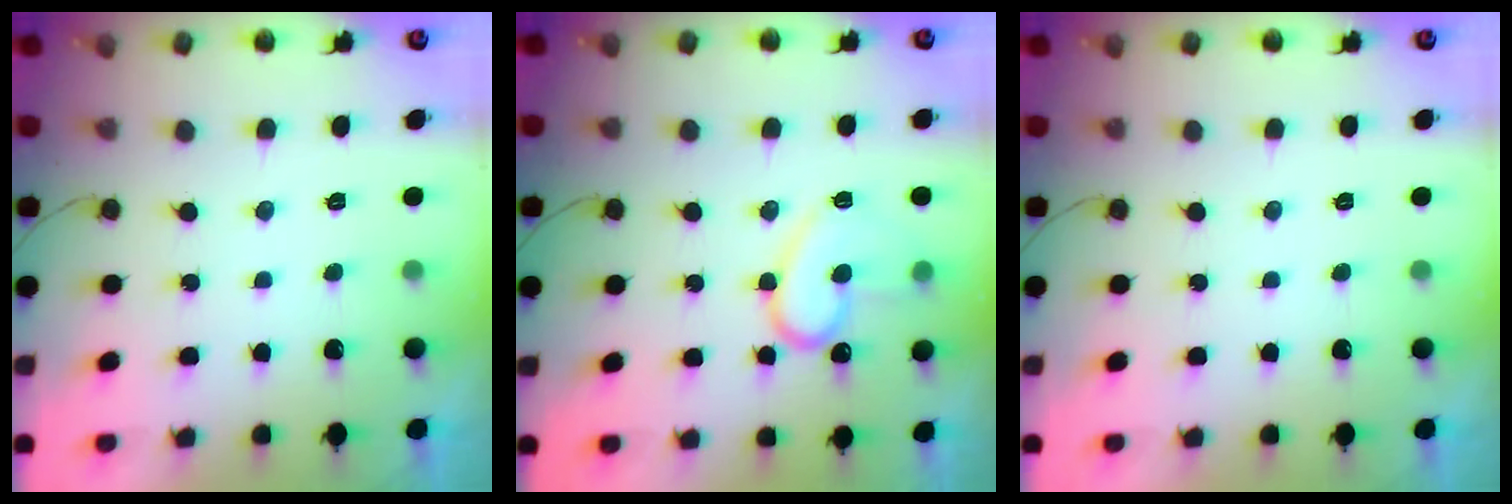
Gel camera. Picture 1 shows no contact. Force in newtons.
{"total": 15.4, "press": 15.3, "slide": 1.6}
{"total": 0.0}